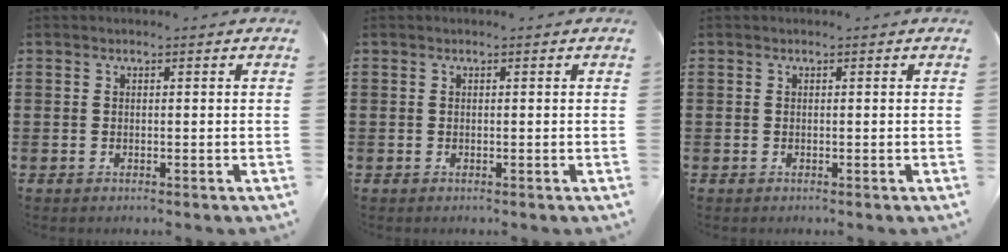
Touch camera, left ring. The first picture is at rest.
{"total": 0.0}
{"total": 0.0}